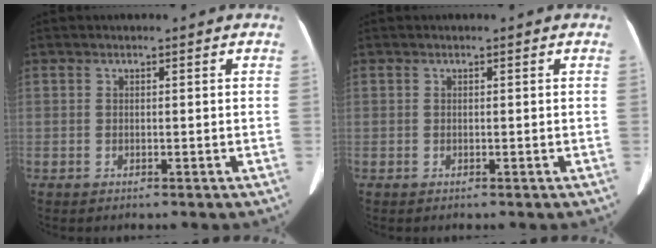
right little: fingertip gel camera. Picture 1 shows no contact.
{"total": 0.0}